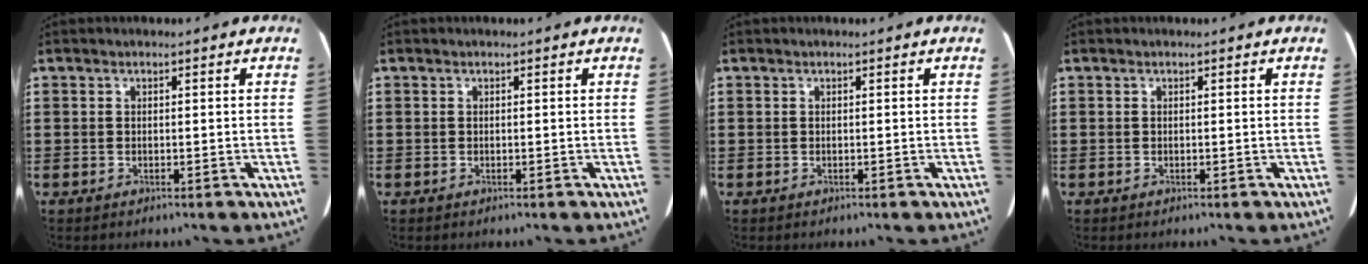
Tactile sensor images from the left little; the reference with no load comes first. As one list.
[{"total": 0.0}, {"total": 0.0}, {"total": 0.0}]